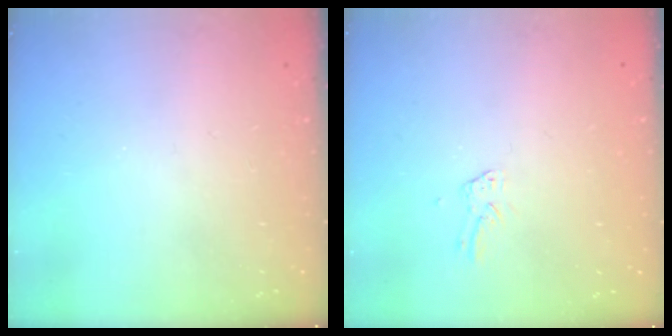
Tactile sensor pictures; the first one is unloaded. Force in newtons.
{"total": 1.9, "press": 1.9, "slide": 0.1}